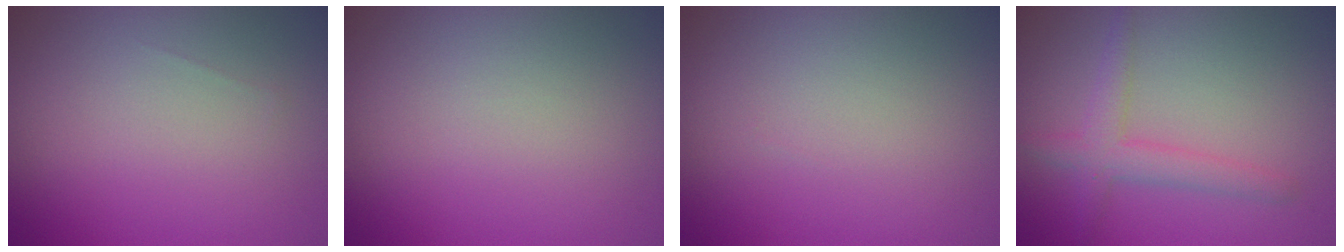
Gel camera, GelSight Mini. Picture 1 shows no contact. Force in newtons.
{"total": 0.0}
{"total": 0.0}
{"total": 2.9, "press": 2.9, "slide": 0.1}